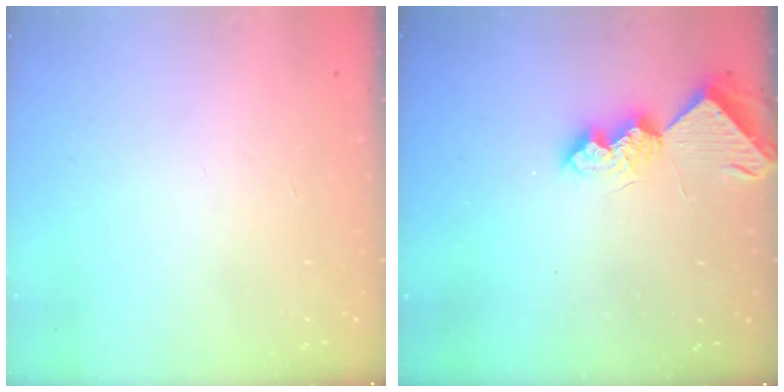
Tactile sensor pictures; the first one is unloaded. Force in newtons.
{"total": 8.7, "press": 8.7, "slide": 0.4}